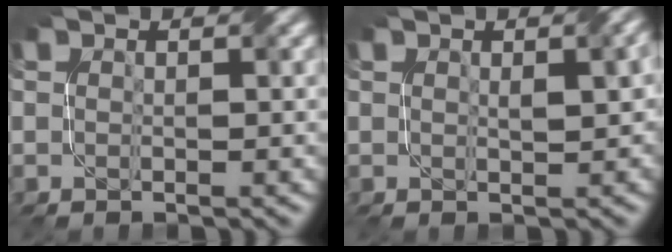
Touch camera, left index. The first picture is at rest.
{"total": 2.0, "force": [0.4, 0.8, 1.8], "torque": [-0.022, 0.006, 0.018]}